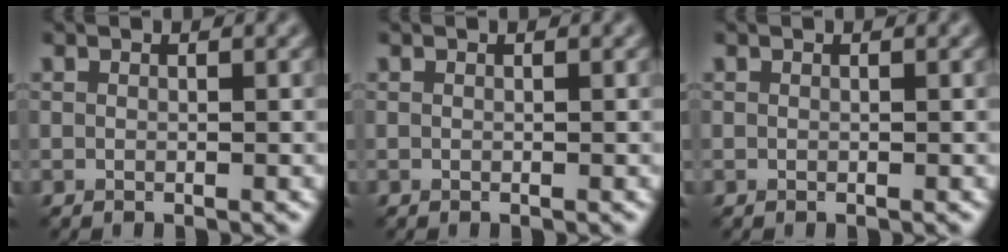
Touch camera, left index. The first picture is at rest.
{"total": 0.0}
{"total": 0.0}